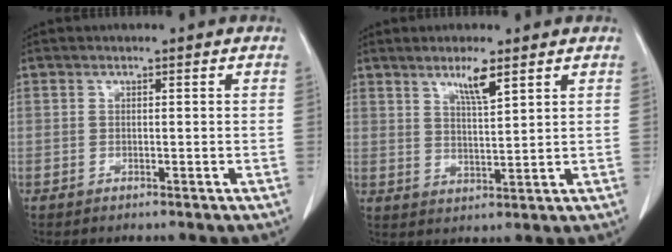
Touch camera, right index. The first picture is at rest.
{"total": 5.0, "force": [3.2, 0.5, 3.8], "torque": [-0.070, -0.007, 0.059]}